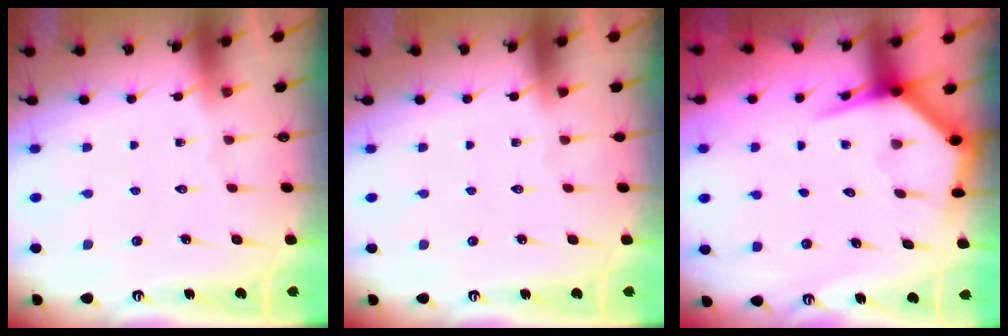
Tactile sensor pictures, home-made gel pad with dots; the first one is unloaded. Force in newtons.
{"total": 0.0}
{"total": 4.1, "press": 4.1, "slide": 0.6}